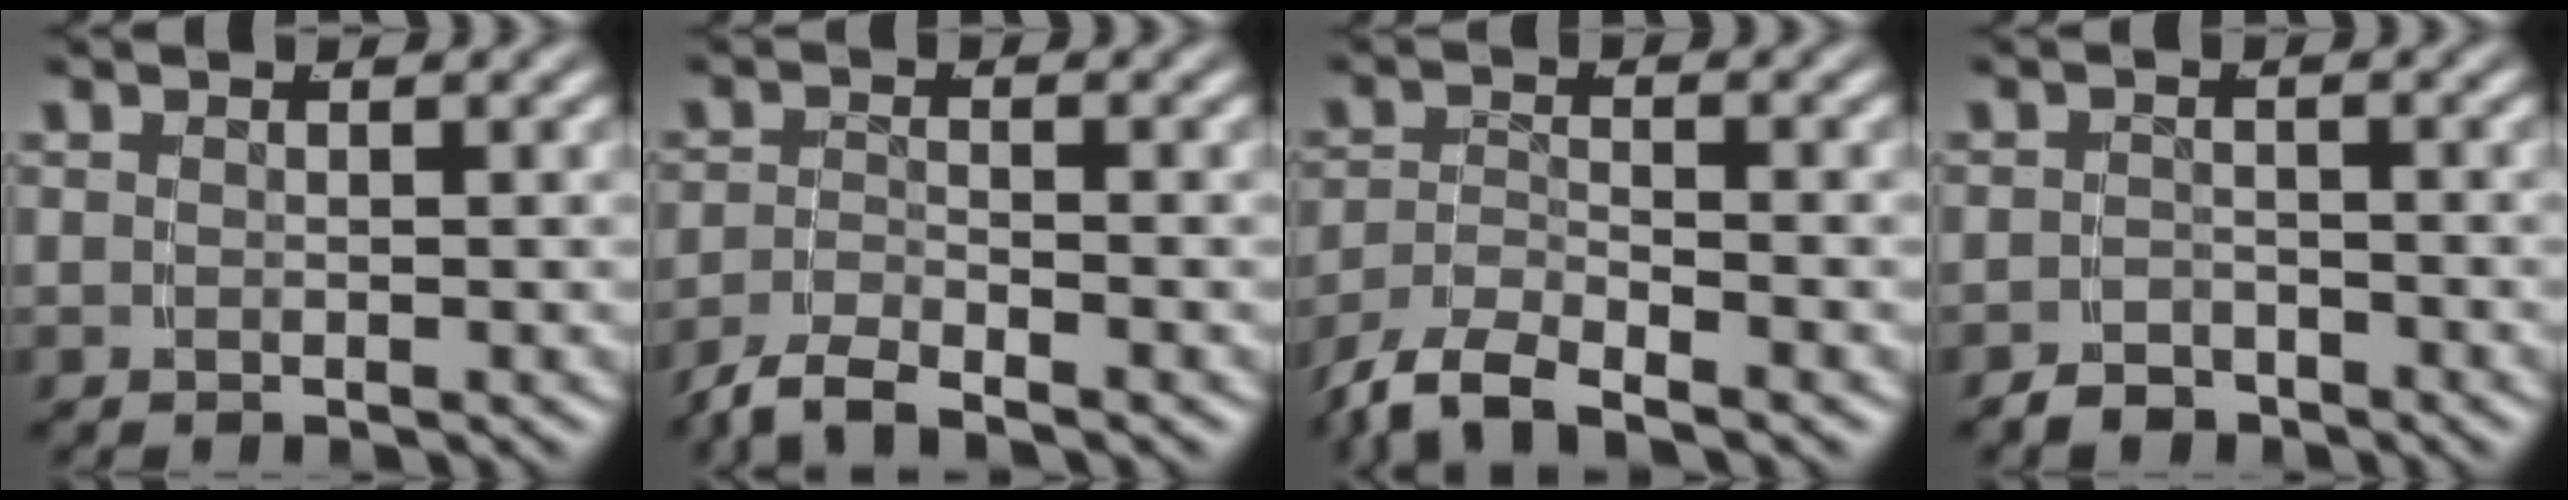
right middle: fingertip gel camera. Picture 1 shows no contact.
{"total": 3.4, "force": [-3.1, 0.4, 1.3], "torque": [-0.024, -0.008, -0.049]}
{"total": 5.7, "force": [-4.6, 2.3, 2.5], "torque": [-0.055, -0.016, -0.070]}
{"total": 2.2, "force": [-2.1, 0.5, -0.2], "torque": [0.013, -0.009, -0.035]}